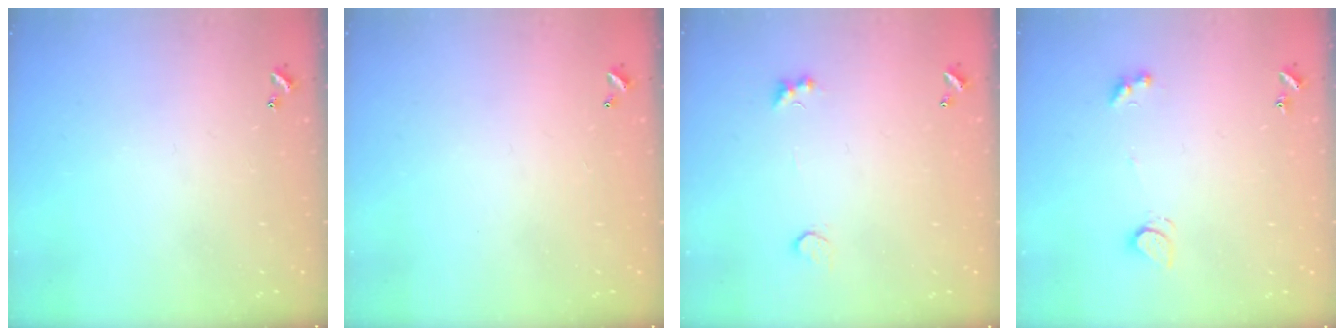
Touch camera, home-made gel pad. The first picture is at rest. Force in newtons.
{"total": 2.8, "press": 2.8, "slide": 0.1}
{"total": 1.4, "press": 1.1, "slide": 0.9}
{"total": 1.4, "press": 1.2, "slide": 0.6}